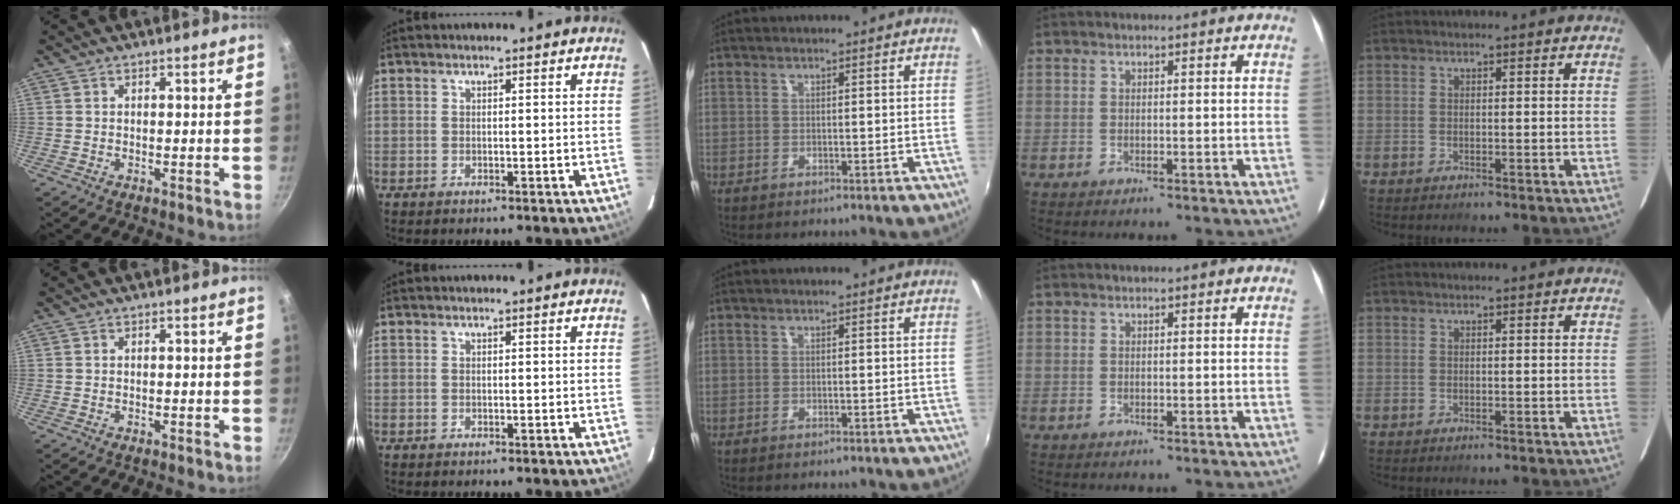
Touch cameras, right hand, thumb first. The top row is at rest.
{}